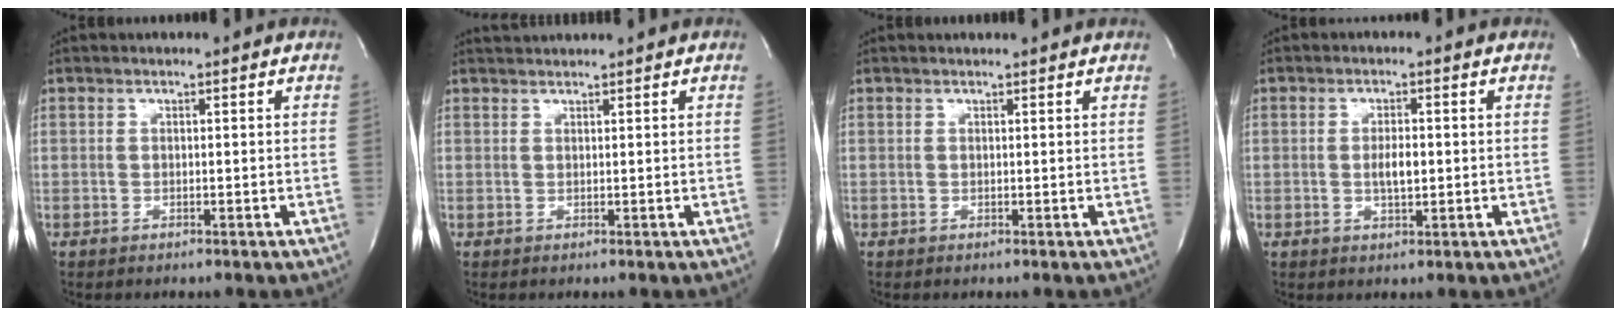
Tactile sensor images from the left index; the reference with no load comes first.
{"total": 2.0, "force": [1.9, -0.5, 0.0], "torque": [-0.001, 0.015, 0.042]}
{"total": 2.1, "force": [2.1, 0.1, 0.5], "torque": [-0.011, 0.010, 0.022]}
{"total": 3.1, "force": [-0.1, 1.0, 3.0], "torque": [-0.053, 0.000, 0.001]}